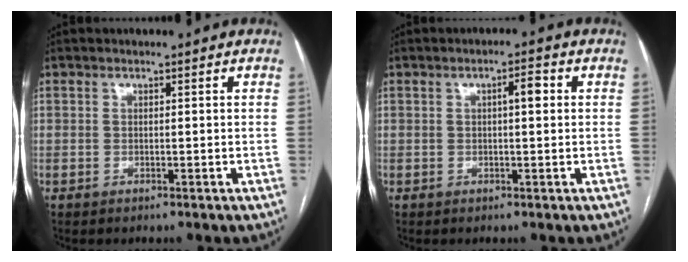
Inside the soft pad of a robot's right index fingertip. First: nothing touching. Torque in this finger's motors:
{"motor_torque": [0.04, -0.01, 0.03, 0.02]}